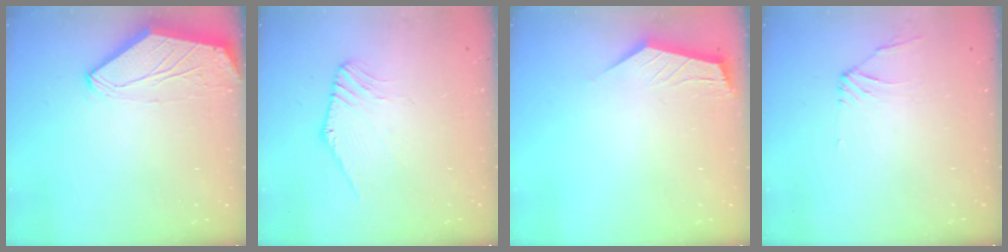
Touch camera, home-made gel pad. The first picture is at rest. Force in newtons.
{"total": 0.5, "press": 0.5, "slide": 0.3}
{"total": 2.8, "press": 2.8, "slide": 0.4}
{"total": 0.7, "press": 0.6, "slide": 0.4}